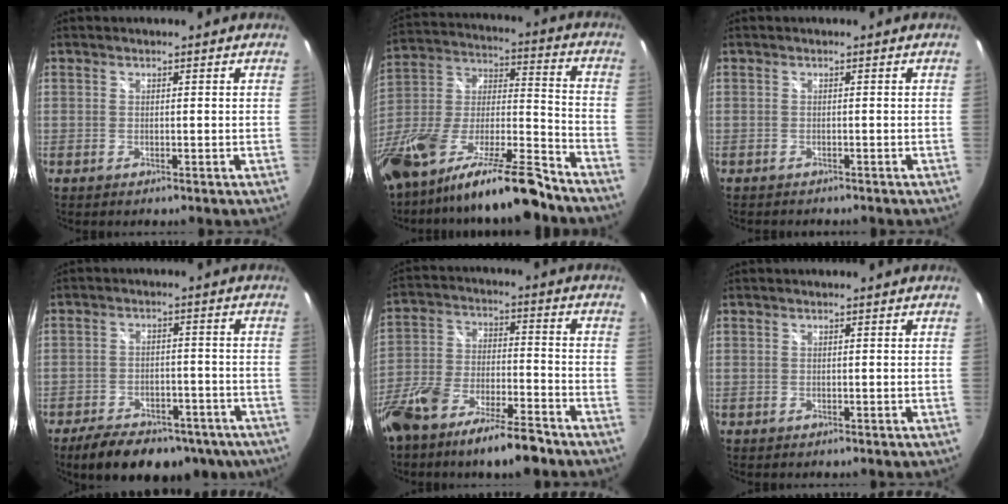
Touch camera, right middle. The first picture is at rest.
{"total": 23.9, "force": [-17.5, 4.4, 15.8], "torque": [-0.289, -0.035, -0.301]}
{"total": 2.0, "force": [-1.9, 0.5, 0.5], "torque": [-0.013, -0.014, -0.027]}
{"total": 18.1, "force": [-13.1, 8.6, 9.0], "torque": [-0.179, -0.007, -0.169]}
{"total": 15.2, "force": [-10.8, 4.3, 9.8], "torque": [-0.204, -0.019, -0.191]}
{"total": 0.0}